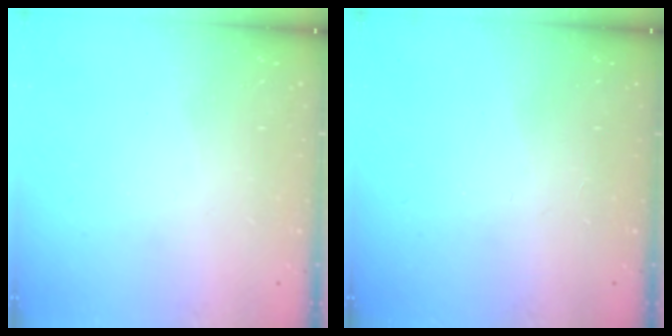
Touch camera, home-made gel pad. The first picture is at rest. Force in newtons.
{"total": 2.8, "press": 2.8, "slide": 0.4}